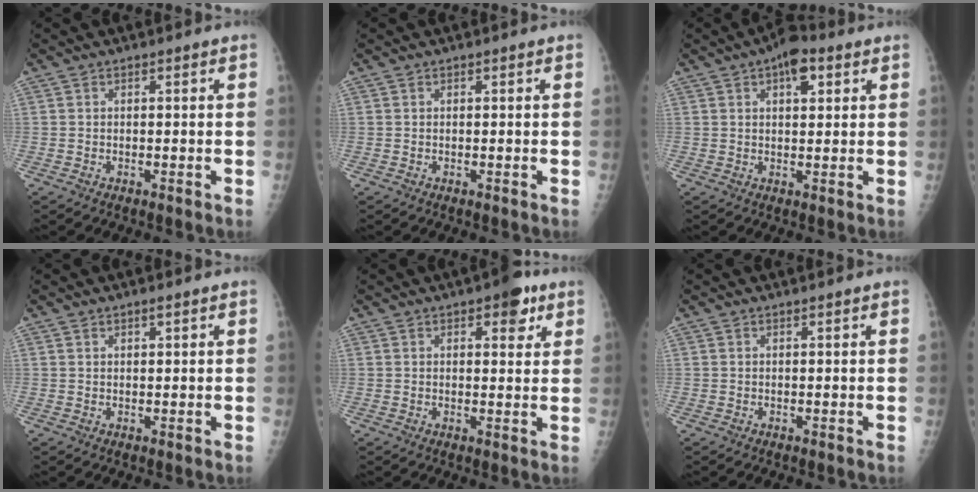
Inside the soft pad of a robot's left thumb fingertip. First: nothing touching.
{"total": 0.0}
{"total": 6.3, "force": [3.0, 3.0, 4.7], "torque": [-0.048, -0.002, 0.038]}
{"total": 0.9, "force": [0.6, 0.3, 0.5], "torque": [-0.004, -0.003, 0.010]}
{"total": 5.6, "force": [3.0, 2.6, 3.9], "torque": [-0.026, -0.010, 0.032]}
{"total": 0.0}